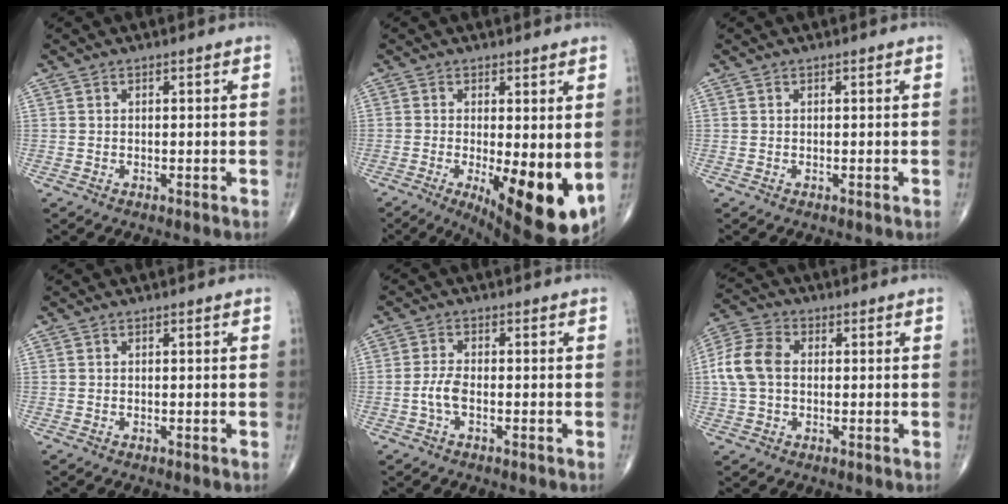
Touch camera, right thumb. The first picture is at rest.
{"total": 14.2, "force": [-2.9, 4.9, 13.1], "torque": [-0.175, -0.028, -0.025]}
{"total": 0.0}
{"total": 0.0}
{"total": 3.2, "force": [-1.0, 1.3, 2.7], "torque": [-0.064, 0.009, -0.023]}
{"total": 9.0, "force": [0.4, 6.4, 6.3], "torque": [-0.134, 0.022, 0.002]}